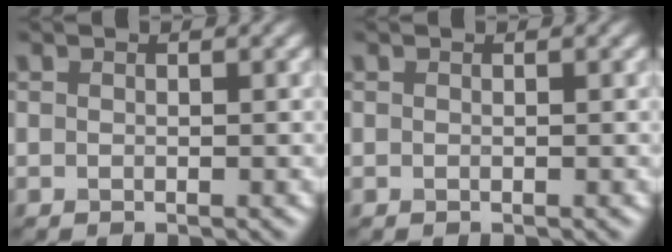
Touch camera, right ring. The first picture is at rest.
{"total": 0.0}